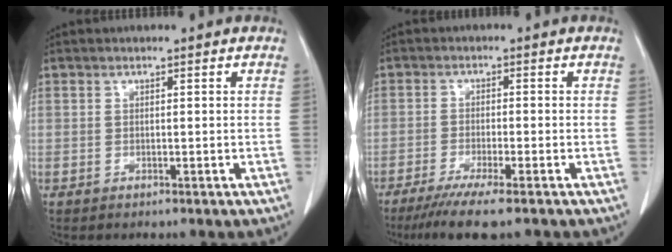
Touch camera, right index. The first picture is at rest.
{"total": 7.2, "force": [-5.3, -0.3, 4.9], "torque": [-0.073, -0.017, -0.084]}